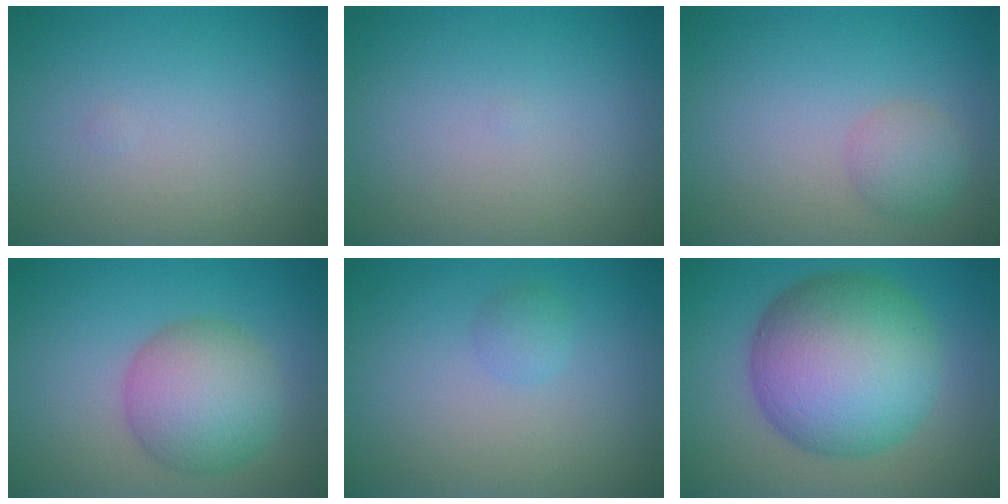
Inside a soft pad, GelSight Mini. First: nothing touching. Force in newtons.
{"total": 0.0}
{"total": 2.2, "press": 2.2, "slide": 0.0}
{"total": 6.2, "press": 6.1, "slide": 0.3}
{"total": 1.1, "press": 1.1, "slide": 0.0}
{"total": 12.8, "press": 12.8, "slide": 0.3}